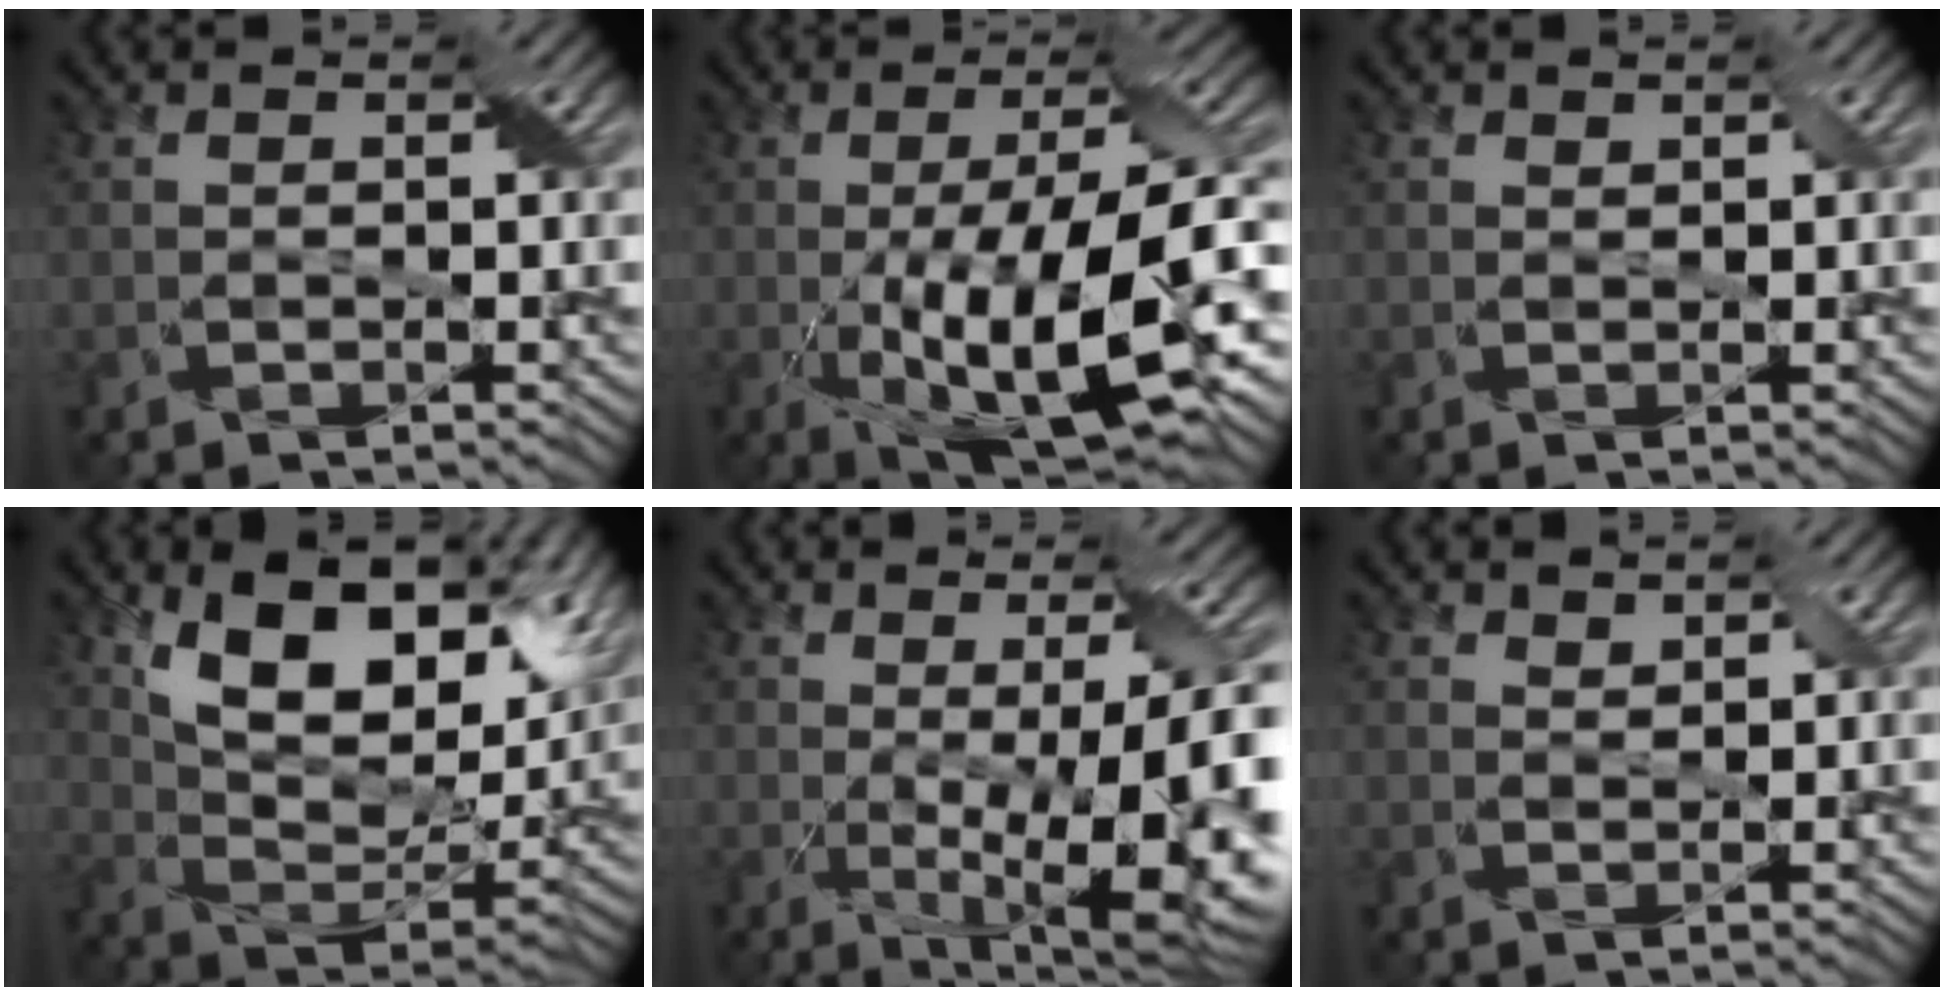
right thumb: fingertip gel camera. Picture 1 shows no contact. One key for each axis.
{"total": 16.6, "fx": -3.9, "fy": 5.3, "fz": 15.2, "tx": -0.246, "ty": -0.012, "tz": -0.063}
{"total": 0.5, "fx": 0.5, "fy": 0.1, "fz": -0.1, "tx": 0.001, "ty": -0.001, "tz": 0.006}
{"total": 15.0, "fx": 8.0, "fy": 7.3, "fz": 10.4, "tx": -0.182, "ty": -0.009, "tz": 0.135}
{"total": 15.4, "fx": -2.4, "fy": 4.6, "fz": 14.5, "tx": -0.203, "ty": -0.030, "tz": -0.015}
{"total": 1.1, "fx": 1.0, "fy": 0.0, "fz": -0.3, "tx": 0.004, "ty": -0.003, "tz": 0.019}